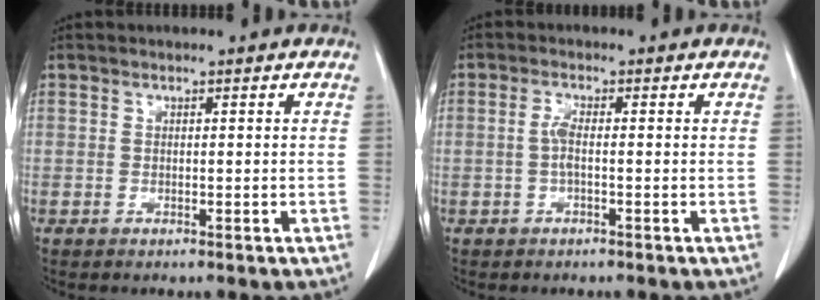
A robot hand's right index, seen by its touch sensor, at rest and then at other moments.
{"total": 2.1, "force": [-0.3, 0.2, 2.1], "torque": [-0.043, 0.002, -0.007]}